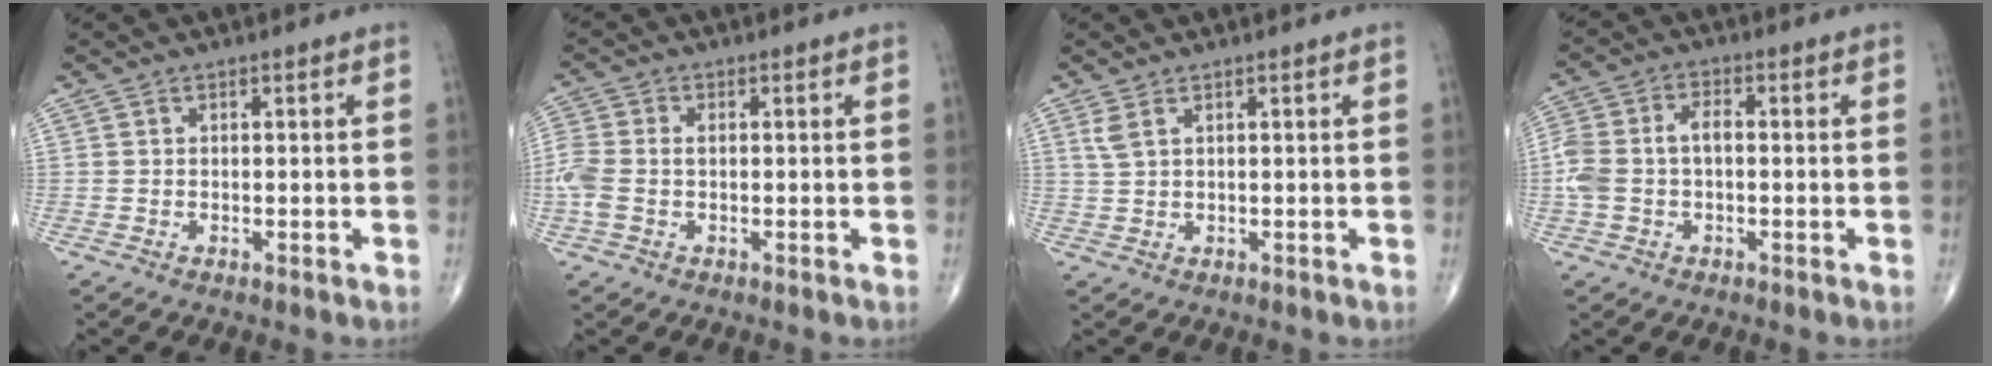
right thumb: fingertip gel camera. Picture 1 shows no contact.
{"total": 6.0, "force": [-0.4, 3.9, 4.6], "torque": [-0.133, 0.015, -0.009]}
{"total": 2.2, "force": [1.2, 0.8, 1.6], "torque": [-0.041, 0.006, 0.035]}
{"total": 8.1, "force": [-0.5, 5.0, 6.4], "torque": [-0.153, 0.028, -0.013]}